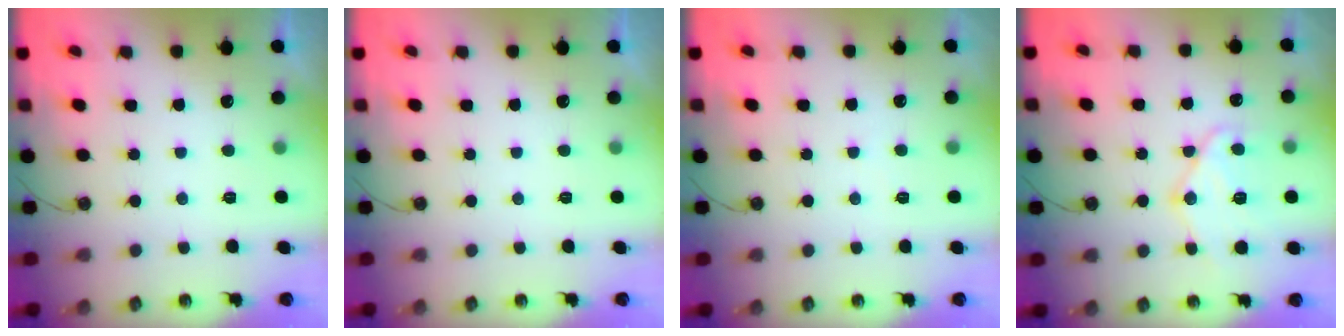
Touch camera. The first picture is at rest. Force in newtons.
{"total": 0.0}
{"total": 2.7, "press": 2.7, "slide": 0.4}
{"total": 13.9, "press": 13.8, "slide": 1.4}